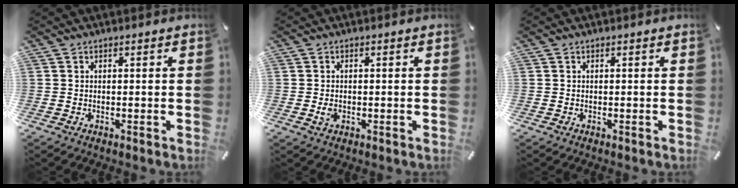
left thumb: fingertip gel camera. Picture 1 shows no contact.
{"total": 1.6, "force": [-0.4, 1.2, 1.0], "torque": [-0.019, 0.003, -0.007]}
{"total": 0.0}